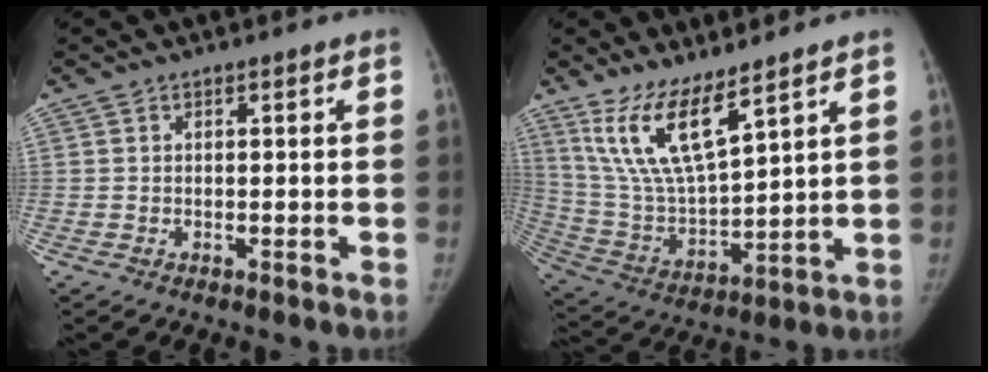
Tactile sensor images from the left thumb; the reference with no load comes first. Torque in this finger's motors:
{"motor_torque": [0.16, 0.13, 1.43, -1.34, 0.15]}